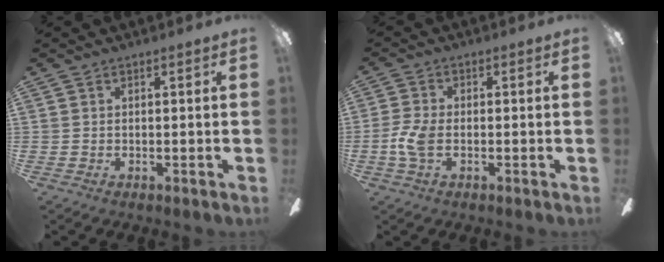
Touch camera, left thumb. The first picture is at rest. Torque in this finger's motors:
{"motor_torque": [-0.12, 0.22, 0.08, -0.07, 0.03]}